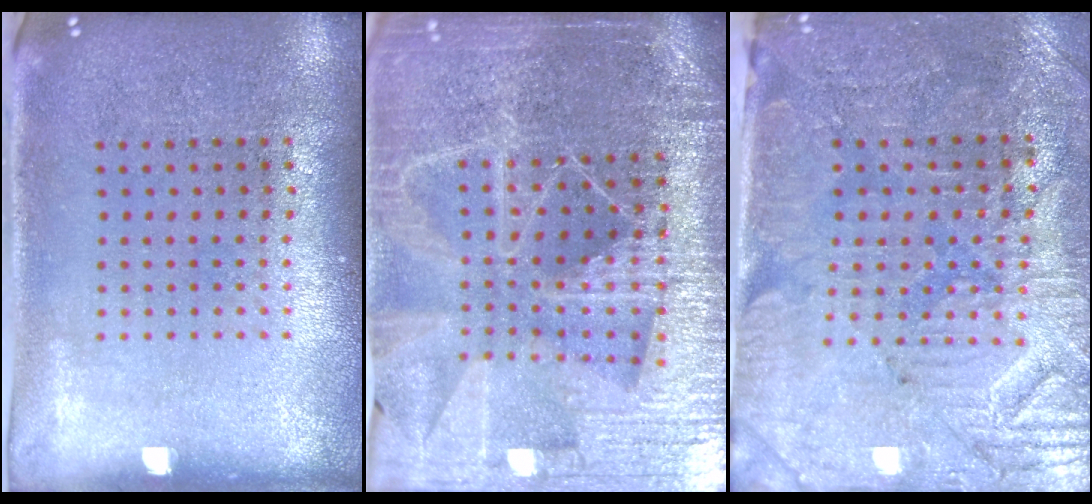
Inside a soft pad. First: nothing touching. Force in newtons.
{"total": 5.6, "press": 4.9, "slide": 2.6}
{"total": 3.6, "press": 3.4, "slide": 1.2}